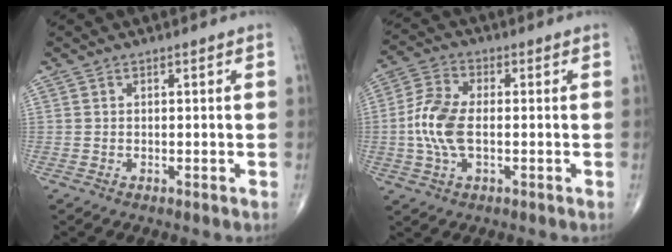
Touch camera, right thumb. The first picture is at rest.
{"total": 9.2, "force": [-0.9, 4.8, 7.8], "torque": [-0.174, 0.014, -0.021]}